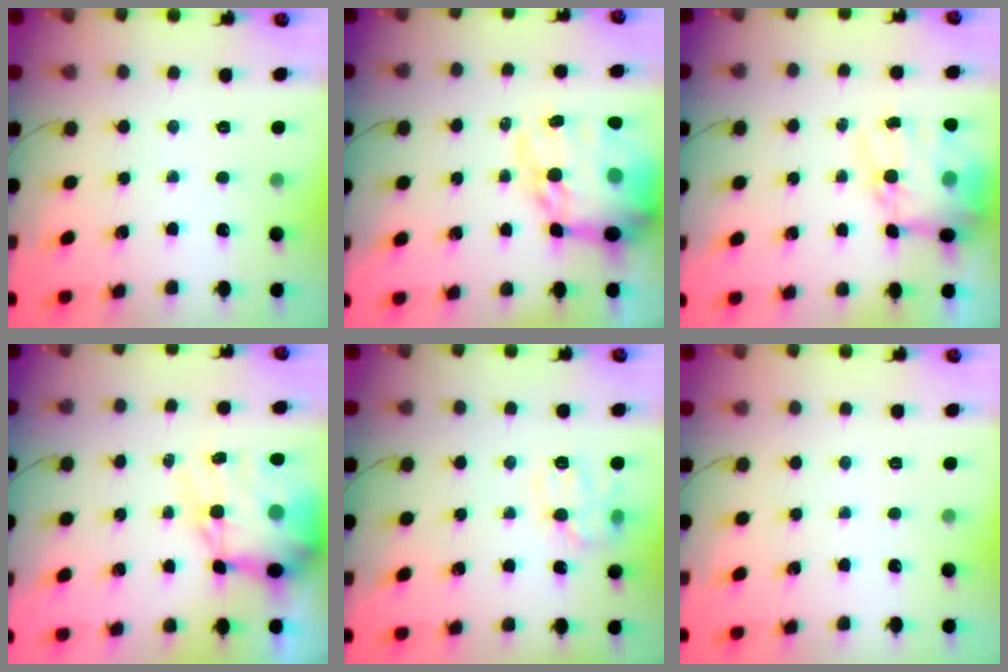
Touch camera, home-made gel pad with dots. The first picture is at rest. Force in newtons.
{"total": 21.4, "press": 20.9, "slide": 4.8}
{"total": 13.4, "press": 13.0, "slide": 3.3}
{"total": 15.1, "press": 14.7, "slide": 3.6}
{"total": 12.0, "press": 12.0, "slide": 0.3}
{"total": 0.0}